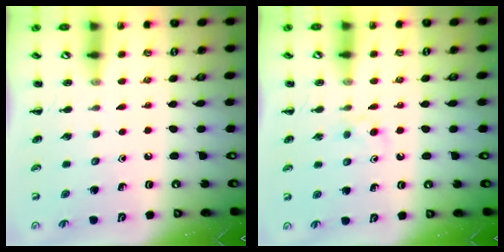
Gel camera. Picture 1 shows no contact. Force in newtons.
{"total": 3.9, "press": 3.6, "slide": 1.7}